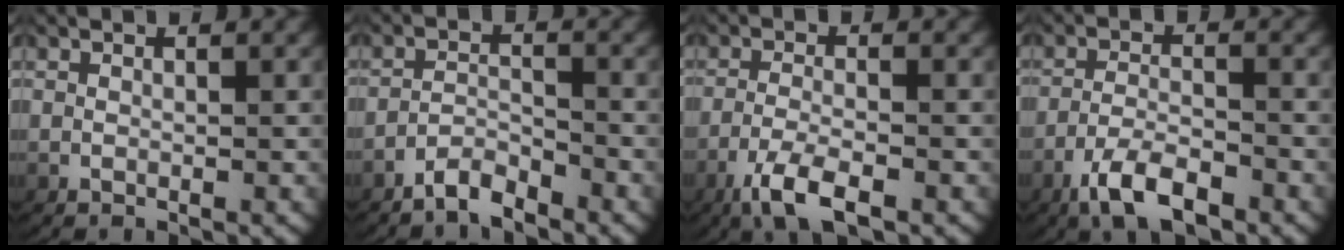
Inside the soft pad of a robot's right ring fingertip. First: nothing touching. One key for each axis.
{"total": 2.9, "fx": -2.7, "fy": 0.7, "fz": 0.7, "tx": -0.013, "ty": -0.002, "tz": -0.053}
{"total": 4.7, "fx": -2.8, "fy": 1.6, "fz": 3.4, "tx": -0.077, "ty": -0.020, "tz": -0.040}
{"total": 5.0, "fx": -3.3, "fy": 2.0, "fz": 3.2, "tx": -0.054, "ty": -0.009, "tz": -0.055}